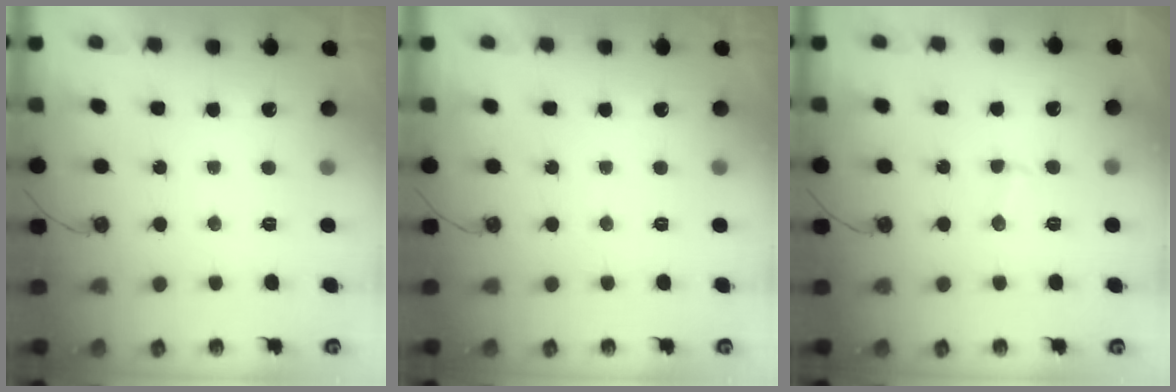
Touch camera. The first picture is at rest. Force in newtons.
{"total": 0.0}
{"total": 2.8, "press": 2.8, "slide": 0.3}